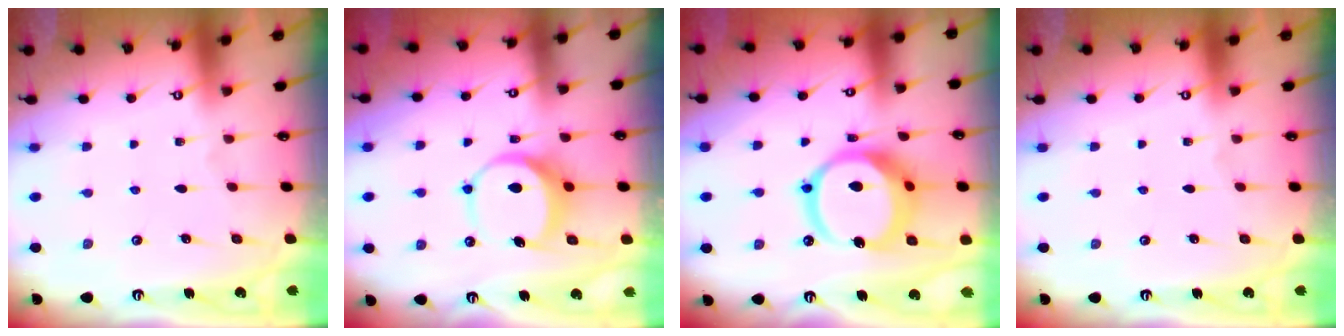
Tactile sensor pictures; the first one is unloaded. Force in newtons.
{"total": 8.0, "press": 8.0, "slide": 0.4}
{"total": 17.2, "press": 17.0, "slide": 2.2}
{"total": 0.0}